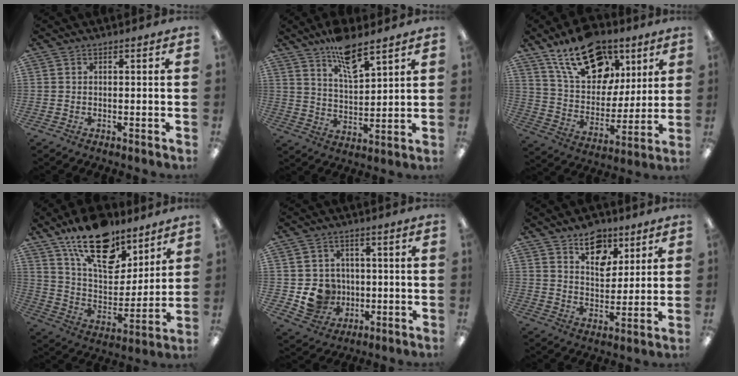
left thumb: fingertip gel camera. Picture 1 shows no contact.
{"total": 10.2, "force": [7.7, 3.1, 5.8], "torque": [-0.094, -0.044, 0.134]}
{"total": 21.4, "force": [12.6, 13.0, 11.5], "torque": [-0.181, -0.056, 0.224]}
{"total": 21.0, "force": [14.8, 10.0, 11.1], "torque": [-0.186, -0.086, 0.260]}
{"total": 8.8, "force": [-1.0, 8.4, 2.4], "torque": [-0.064, 0.010, -0.005]}
{"total": 10.4, "force": [6.9, 6.6, 4.2], "torque": [-0.035, -0.040, 0.120]}